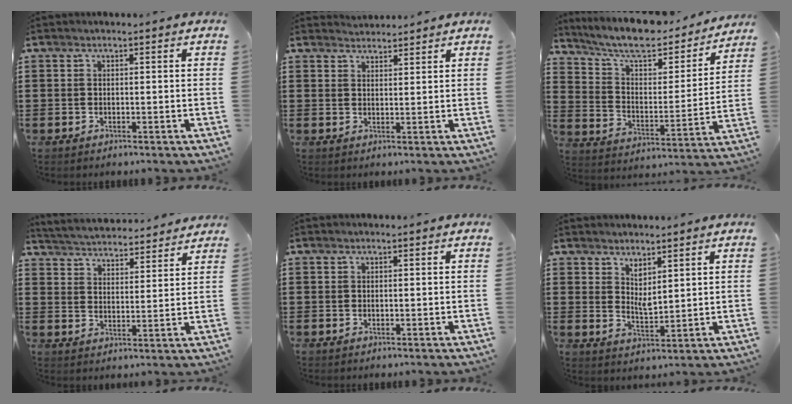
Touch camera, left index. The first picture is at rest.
{"total": 2.1, "force": [2.1, 0.1, -0.3], "torque": [0.000, -0.002, 0.042]}
{"total": 8.9, "force": [7.7, 1.8, 4.0], "torque": [-0.102, -0.047, 0.132]}
{"total": 3.9, "force": [3.9, 0.0, -0.1], "torque": [-0.020, -0.032, 0.063]}
{"total": 0.0}
{"total": 3.3, "force": [2.9, 0.9, 1.4], "torque": [-0.032, -0.008, 0.052]}